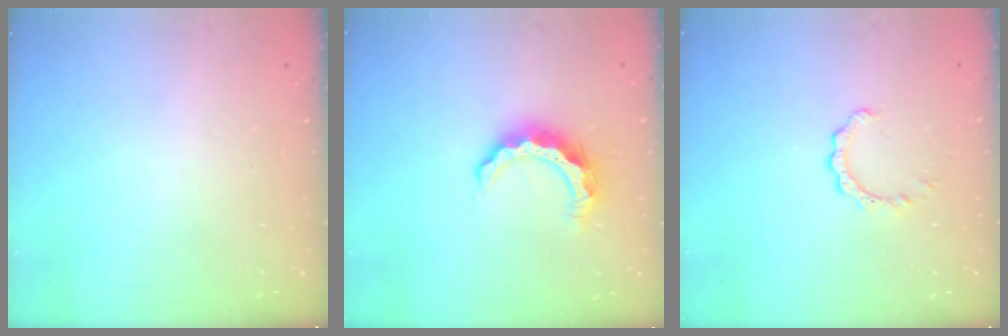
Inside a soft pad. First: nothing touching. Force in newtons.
{"total": 8.4, "press": 8.4, "slide": 0.3}
{"total": 2.4, "press": 2.3, "slide": 0.3}